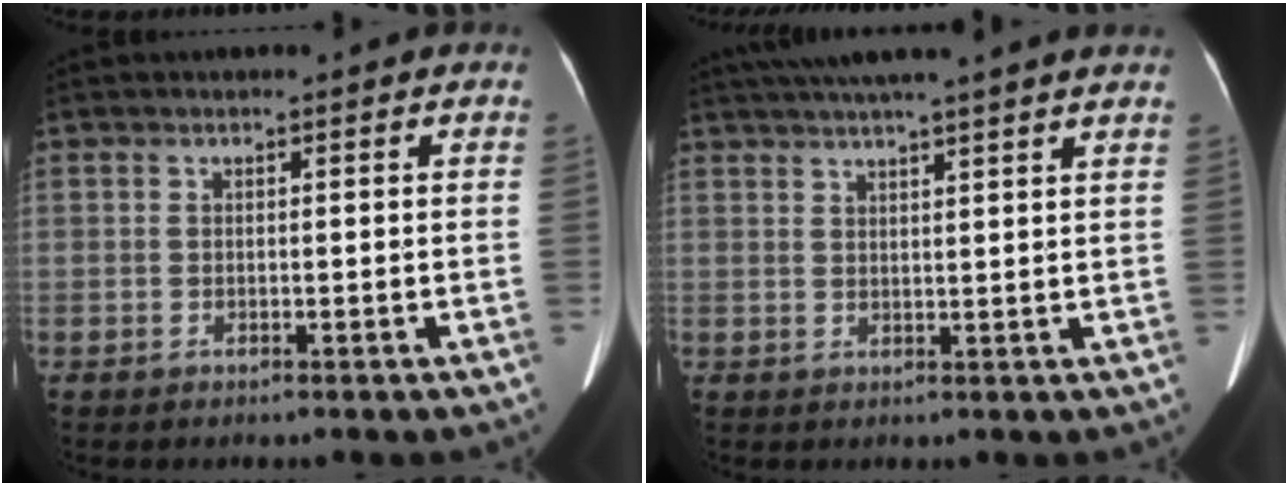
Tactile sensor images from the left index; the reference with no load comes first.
{"total": 13.1, "force": [11.3, -0.8, 6.6], "torque": [-0.114, 0.031, 0.149]}